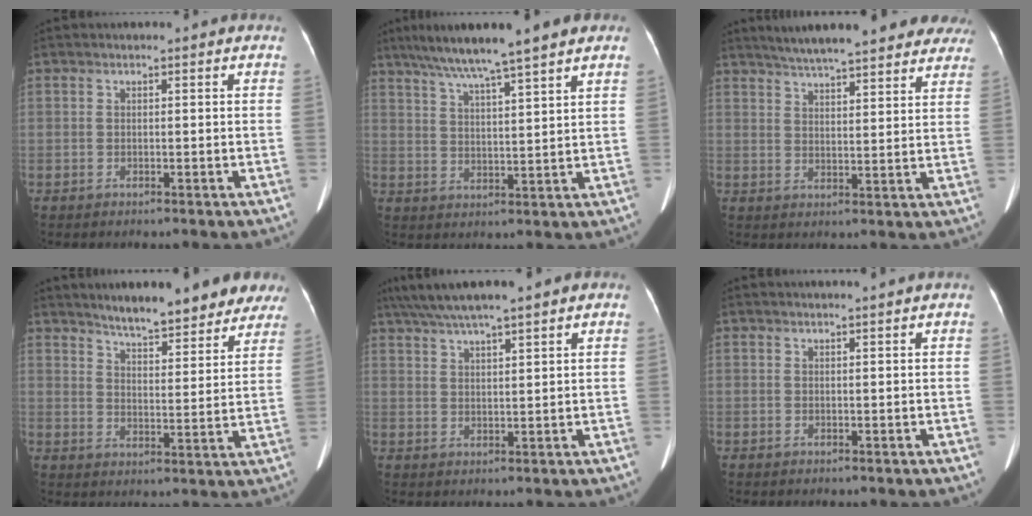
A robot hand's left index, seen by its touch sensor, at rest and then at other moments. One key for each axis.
{"total": 10.7, "fx": 8.4, "fy": -0.7, "fz": 6.5, "tx": -0.114, "ty": 0.022, "tz": 0.135}
{"total": 21.9, "fx": 19.2, "fy": 3.9, "fz": 9.8, "tx": -0.151, "ty": 0.011, "tz": 0.245}
{"total": 14.1, "fx": 12.2, "fy": 3.2, "fz": 6.5, "tx": -0.070, "ty": -0.001, "tz": 0.159}
{"total": 9.2, "fx": 7.4, "fy": 0.1, "fz": 5.5, "tx": -0.101, "ty": 0.038, "tz": 0.122}
{"total": 2.0, "fx": 1.8, "fy": -0.5, "fz": 0.8, "tx": -0.010, "ty": 0.008, "tz": 0.024}